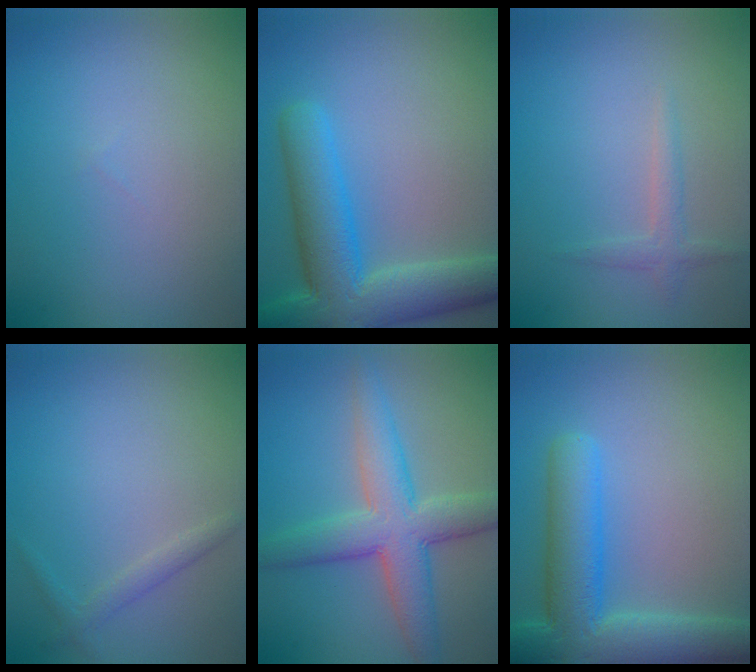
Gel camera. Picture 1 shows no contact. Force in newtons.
{"total": 9.0, "press": 9.0, "slide": 0.6}
{"total": 1.4, "press": 1.4, "slide": 0.0}
{"total": 1.3, "press": 1.3, "slide": 0.1}
{"total": 6.4, "press": 6.4, "slide": 0.2}
{"total": 8.2, "press": 8.2, "slide": 0.5}